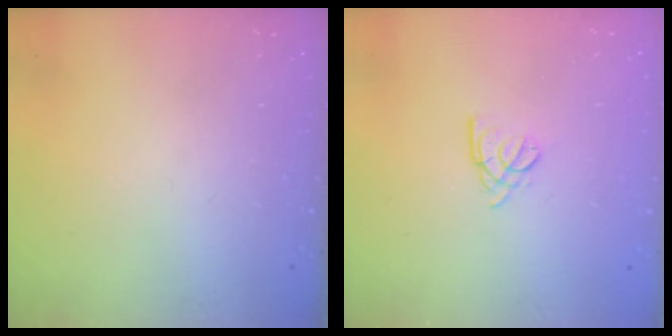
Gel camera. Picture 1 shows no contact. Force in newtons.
{"total": 3.0, "press": 2.9, "slide": 0.5}